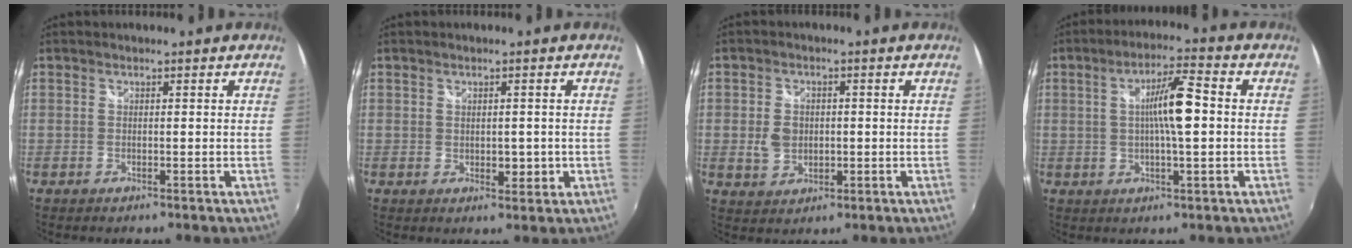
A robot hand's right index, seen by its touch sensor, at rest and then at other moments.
{"total": 2.8, "force": [-0.2, 1.7, 2.1], "torque": [-0.029, -0.004, 0.000]}
{"total": 4.9, "force": [-0.3, 4.0, 2.9], "torque": [-0.060, 0.003, -0.003]}
{"total": 8.5, "force": [0.5, 1.2, 8.4], "torque": [-0.144, 0.006, 0.010]}